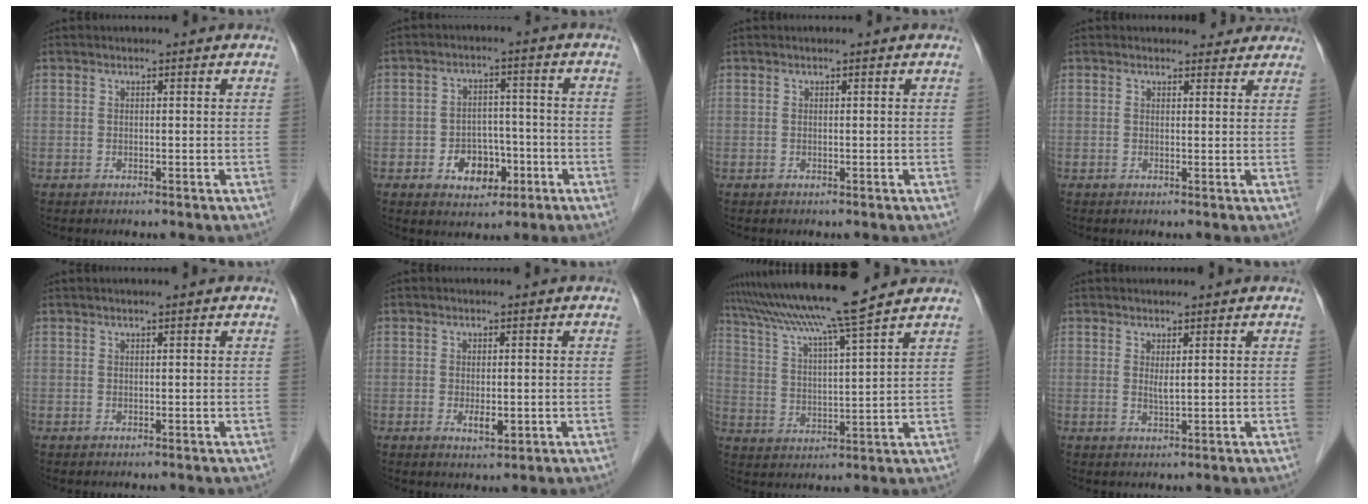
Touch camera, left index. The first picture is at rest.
{"total": 6.4, "force": [-2.5, 4.4, 3.9], "torque": [-0.063, 0.011, -0.032]}
{"total": 0.0}
{"total": 2.8, "force": [2.5, 1.2, 0.1], "torque": [0.004, 0.000, 0.020]}
{"total": 0.7, "force": [0.5, -0.1, 0.4], "torque": [-0.007, 0.009, 0.013]}
{"total": 2.7, "force": [-0.6, 1.0, 2.4], "torque": [-0.042, -0.004, -0.004]}
{"total": 13.7, "force": [11.8, -1.8, 6.8], "torque": [-0.124, 0.008, 0.192]}
{"total": 1.3, "force": [0.5, 0.1, 1.2], "torque": [-0.027, -0.006, 0.012]}